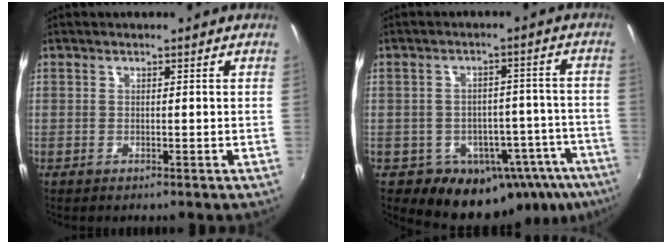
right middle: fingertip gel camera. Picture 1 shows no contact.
{"total": 17.0, "force": [-9.4, 12.0, 7.4], "torque": [-0.125, 0.016, -0.093]}